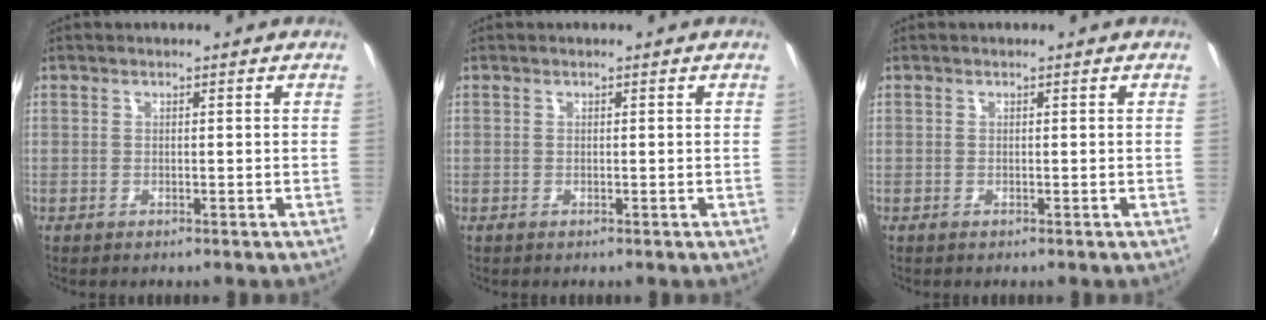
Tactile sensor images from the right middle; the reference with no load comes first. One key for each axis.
{"total": 0.0}
{"total": 0.0}